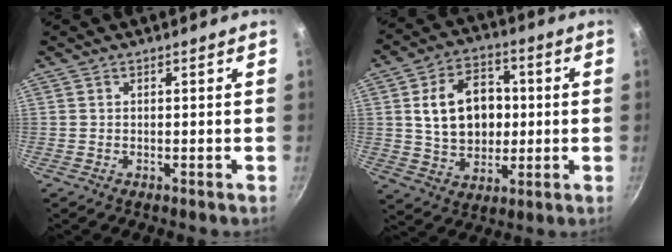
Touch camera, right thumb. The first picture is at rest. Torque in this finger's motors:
{"motor_torque": [1.38, 1.38, 0.68, -0.52, 0.28]}